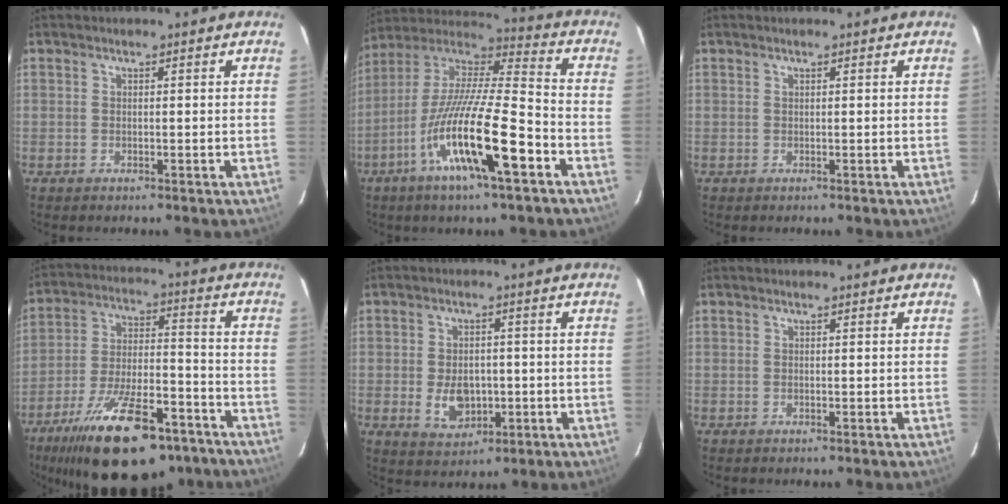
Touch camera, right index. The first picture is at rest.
{"total": 20.5, "force": [-9.7, 3.1, 17.8], "torque": [-0.324, -0.036, -0.185]}
{"total": 0.0}
{"total": 24.5, "force": [-16.8, 9.3, 15.2], "torque": [-0.272, -0.018, -0.250]}
{"total": 6.9, "force": [-1.4, 4.8, 4.7], "torque": [-0.092, -0.004, -0.015]}
{"total": 0.0}